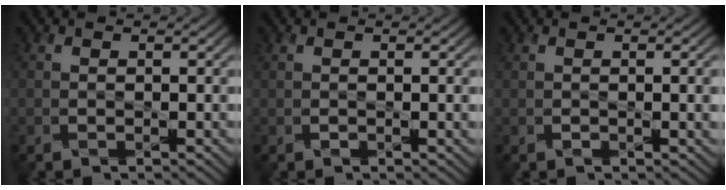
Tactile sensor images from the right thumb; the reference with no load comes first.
{"total": 0.9, "force": [0.2, 0.2, 0.8], "torque": [-0.015, -0.003, 0.006]}
{"total": 2.3, "force": [0.3, 0.5, 2.2], "torque": [-0.036, 0.002, 0.007]}